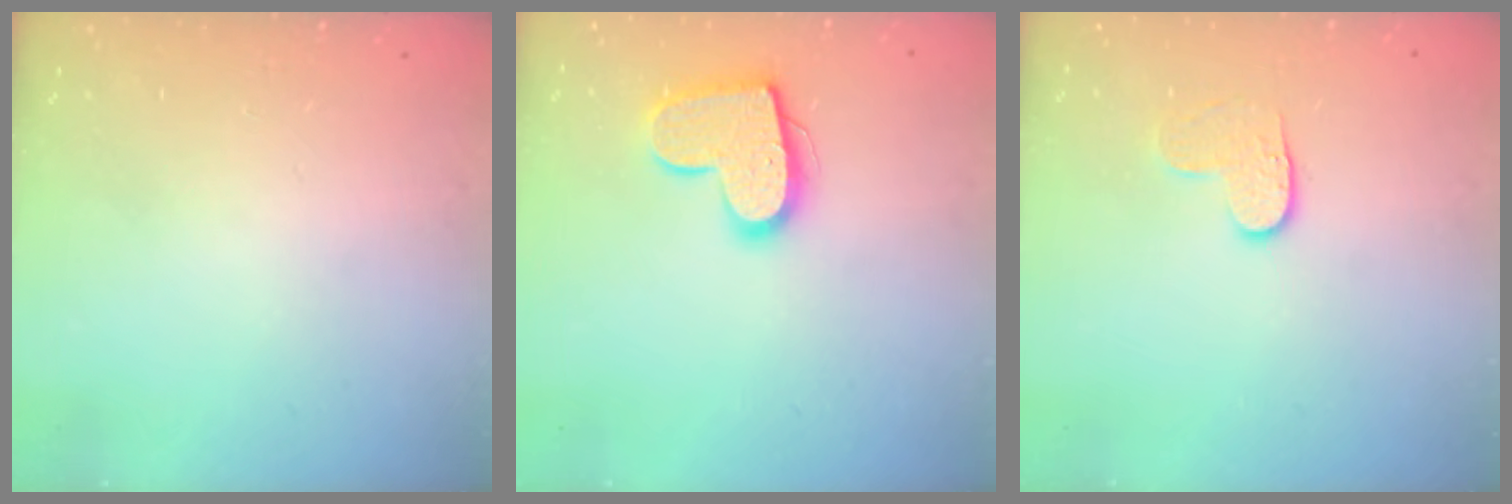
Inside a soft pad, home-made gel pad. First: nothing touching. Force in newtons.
{"total": 13.9, "press": 13.9, "slide": 0.9}
{"total": 4.0, "press": 3.9, "slide": 0.4}